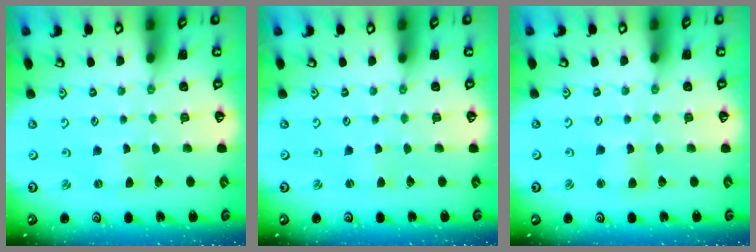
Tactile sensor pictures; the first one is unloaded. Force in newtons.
{"total": 1.2, "press": 1.2, "slide": 0.2}
{"total": 2.0, "press": 2.0, "slide": 0.3}